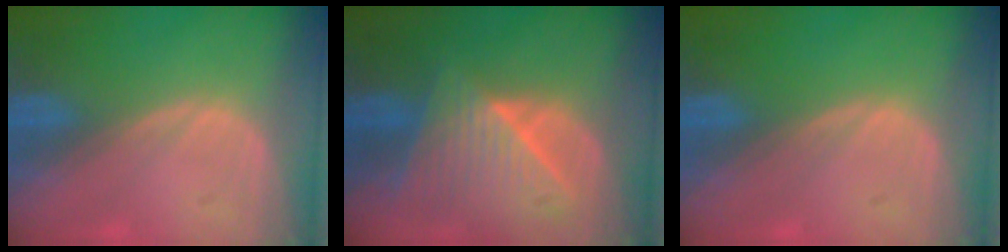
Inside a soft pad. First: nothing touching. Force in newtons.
{"total": 9.0, "press": 8.0, "slide": 4.0}
{"total": 0.0}